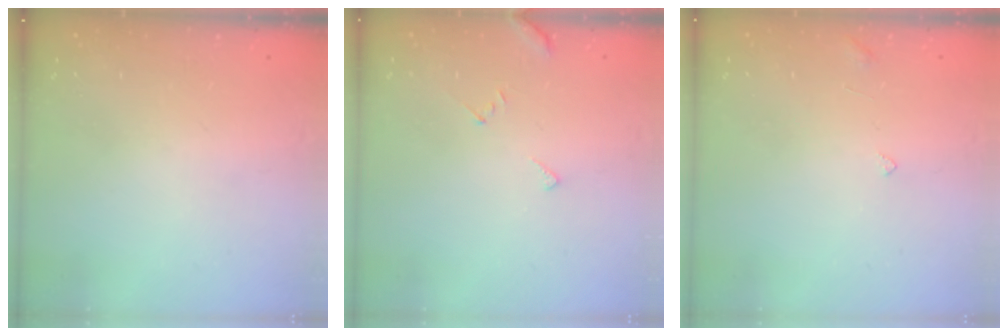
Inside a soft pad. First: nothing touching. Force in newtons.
{"total": 2.8, "press": 2.8, "slide": 0.2}
{"total": 3.6, "press": 3.6, "slide": 0.3}